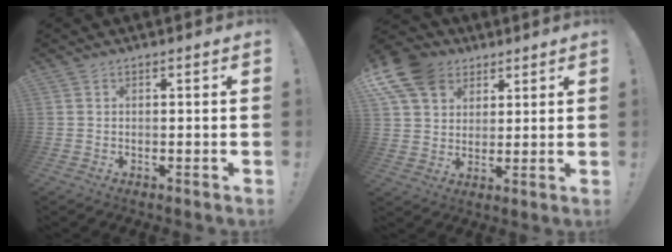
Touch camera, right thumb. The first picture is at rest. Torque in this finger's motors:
{"motor_torque": [-0.21, 0.70, 0.41, -0.03, 0.36]}